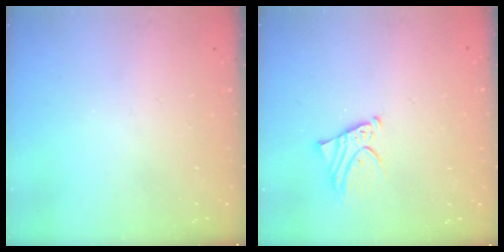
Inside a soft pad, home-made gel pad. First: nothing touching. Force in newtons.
{"total": 3.5, "press": 3.5, "slide": 0.4}